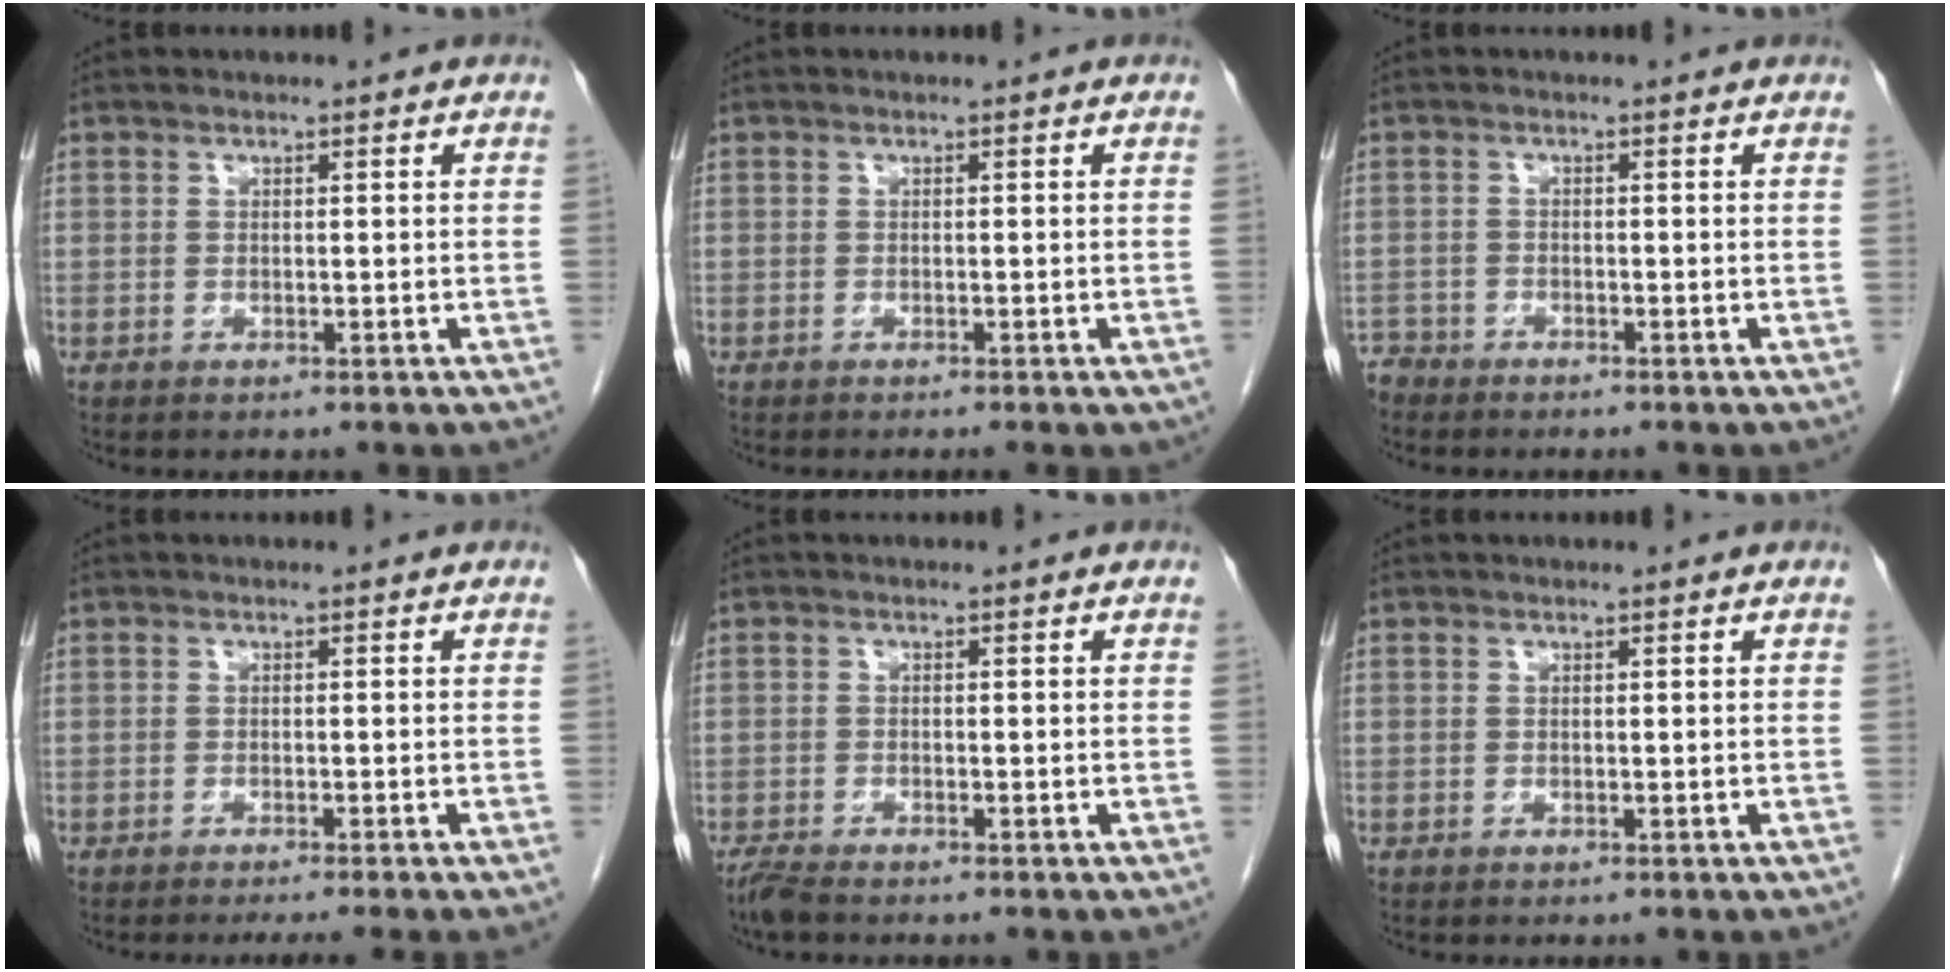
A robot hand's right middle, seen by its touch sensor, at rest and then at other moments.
{"total": 2.7, "force": [-2.0, 0.5, 1.7], "torque": [-0.016, -0.005, -0.023]}
{"total": 2.0, "force": [-1.9, 0.4, -0.2], "torque": [0.012, -0.003, -0.036]}
{"total": 4.9, "force": [-4.0, -0.9, 2.6], "torque": [-0.015, -0.007, -0.055]}
{"total": 2.4, "force": [-2.0, 0.3, 1.1], "torque": [-0.032, -0.008, -0.041]}
{"total": 0.0}